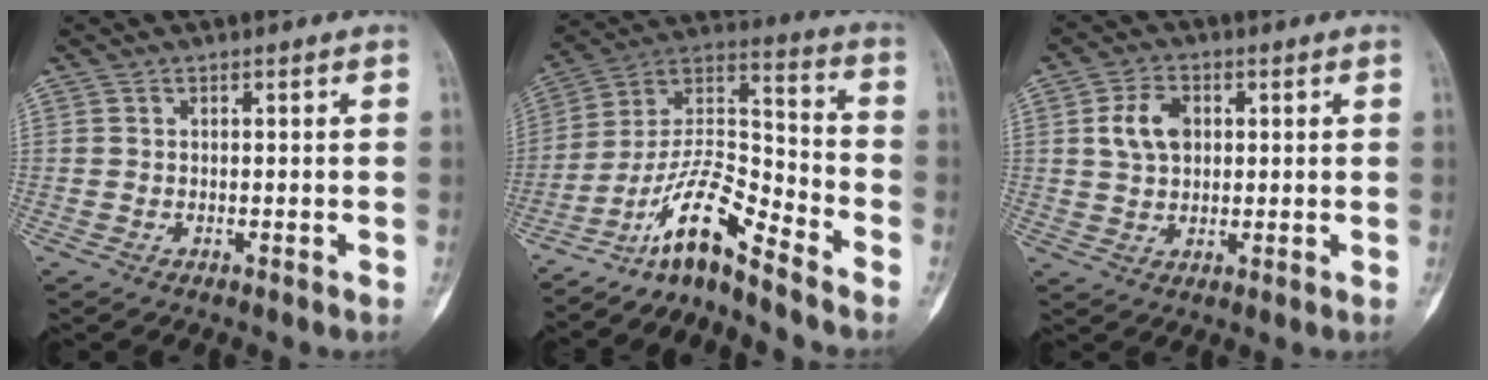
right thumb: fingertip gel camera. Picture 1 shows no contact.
{"total": 12.0, "force": [-9.8, 1.8, 6.7], "torque": [-0.137, 0.105, -0.187]}
{"total": 6.6, "force": [1.5, 4.6, 4.5], "torque": [-0.072, 0.002, 0.026]}